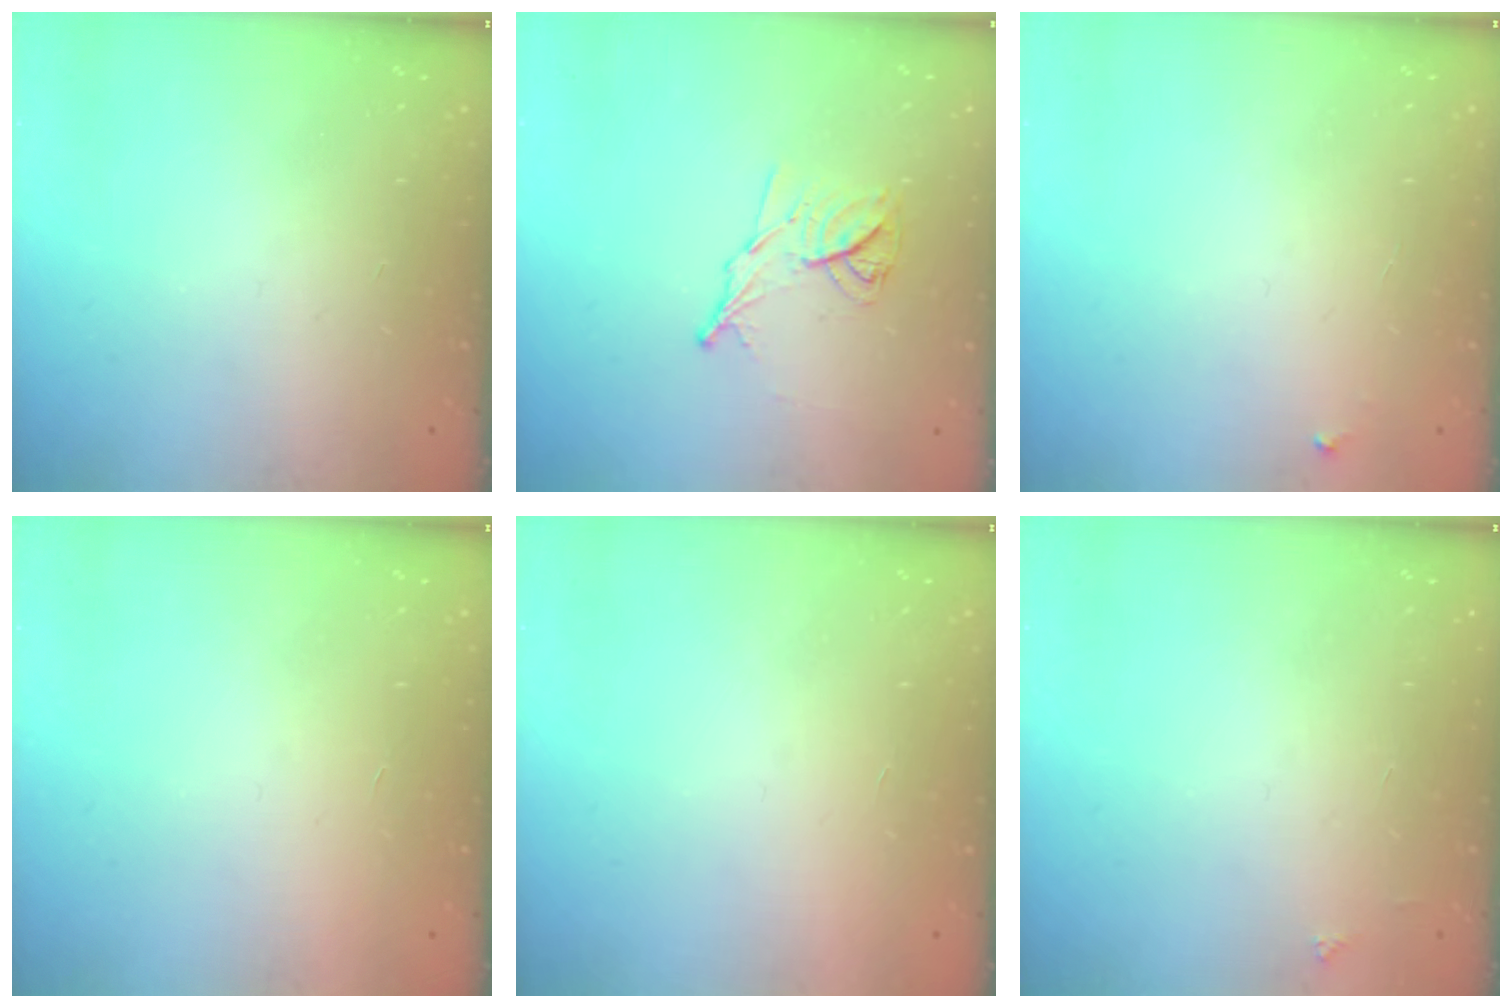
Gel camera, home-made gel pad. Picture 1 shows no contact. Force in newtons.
{"total": 10.0, "press": 10.0, "slide": 0.1}
{"total": 2.2, "press": 2.2, "slide": 0.1}
{"total": 1.6, "press": 1.6, "slide": 0.1}
{"total": 1.7, "press": 1.7, "slide": 0.1}
{"total": 2.0, "press": 2.0, "slide": 0.3}